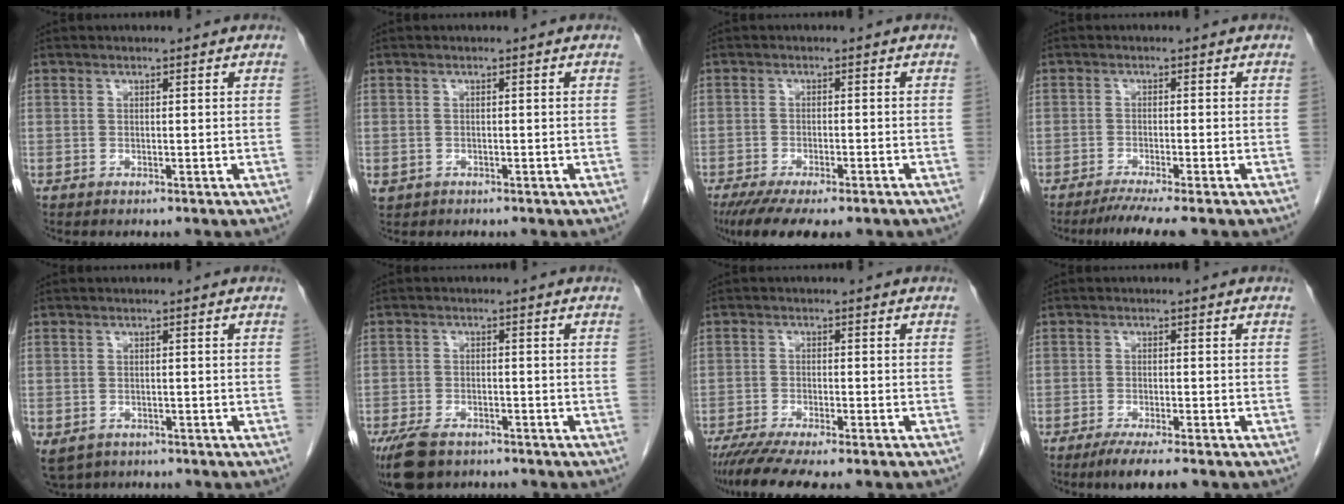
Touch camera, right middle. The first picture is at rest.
{"total": 1.5, "force": [-0.7, 1.3, 0.3], "torque": [-0.008, 0.003, -0.006]}
{"total": 12.3, "force": [-9.3, 3.2, 7.5], "torque": [-0.123, -0.019, -0.136]}
{"total": 5.1, "force": [-4.1, -0.7, 2.9], "torque": [-0.039, -0.011, -0.066]}
{"total": 5.2, "force": [-3.4, 3.6, 1.8], "torque": [-0.031, -0.002, -0.049]}
{"total": 8.4, "force": [-6.0, 4.1, 4.2], "torque": [-0.083, -0.009, -0.097]}
{"total": 8.8, "force": [-7.1, 0.8, 5.1], "torque": [-0.072, -0.015, -0.110]}
{"total": 5.2, "force": [-3.8, 0.3, 3.5], "torque": [-0.054, -0.012, -0.059]}